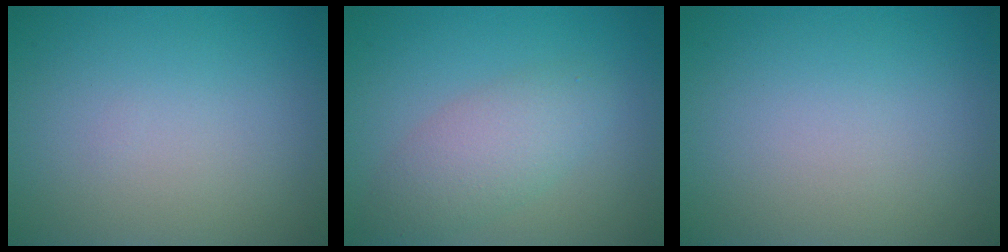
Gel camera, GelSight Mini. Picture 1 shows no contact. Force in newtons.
{"total": 3.6, "press": 3.6, "slide": 0.1}
{"total": 0.0}